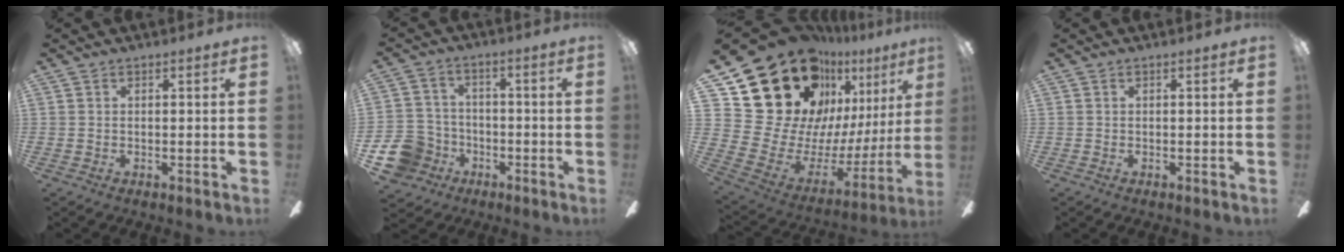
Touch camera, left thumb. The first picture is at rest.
{"total": 10.7, "force": [-4.9, 8.9, 3.2], "torque": [-0.097, 0.036, -0.085]}
{"total": 28.9, "force": [17.8, 18.5, 13.2], "torque": [-0.233, -0.132, 0.366]}
{"total": 0.0}